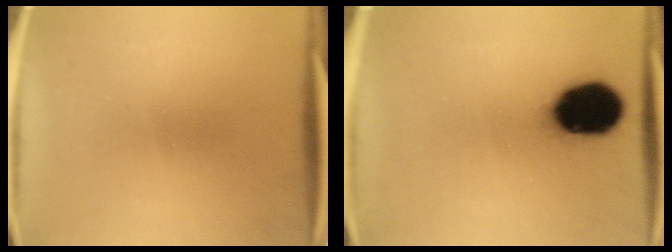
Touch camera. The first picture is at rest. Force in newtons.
{"total": 18.6}